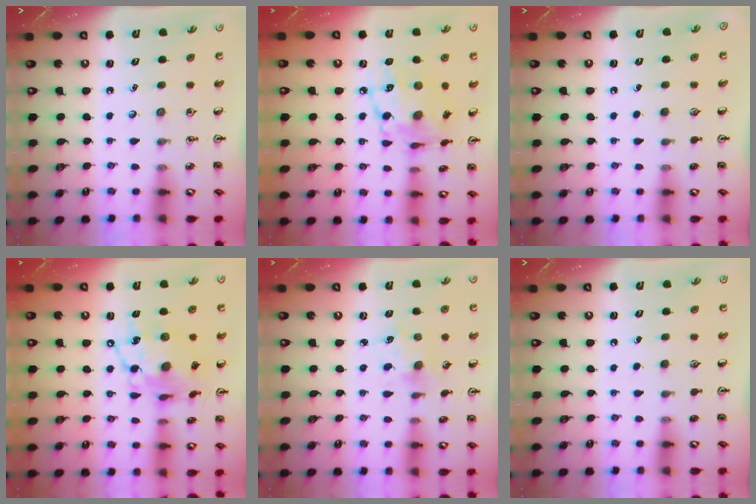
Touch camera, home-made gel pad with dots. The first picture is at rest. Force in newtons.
{"total": 13.2, "press": 13.1, "slide": 0.6}
{"total": 0.0}
{"total": 14.4, "press": 14.4, "slide": 1.1}
{"total": 1.1, "press": 1.1, "slide": 0.1}
{"total": 0.0}